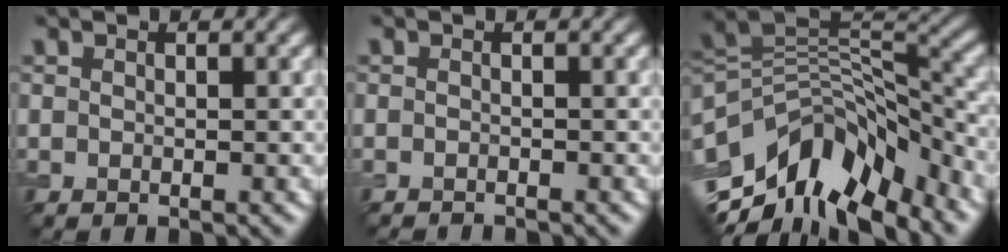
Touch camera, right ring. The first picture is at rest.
{"total": 1.1, "force": [-1.1, 0.1, 0.2], "torque": [0.000, -0.009, -0.021]}
{"total": 10.6, "force": [-6.4, 5.2, 6.5], "torque": [-0.117, 0.020, -0.118]}